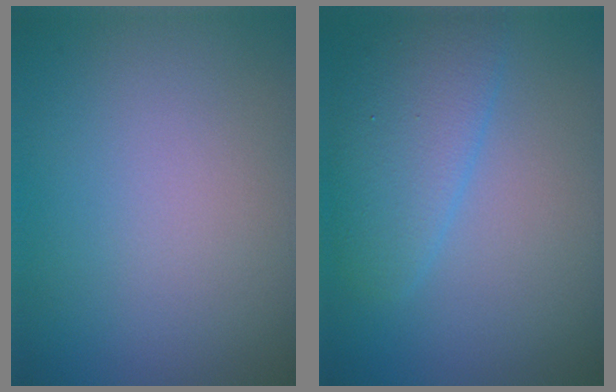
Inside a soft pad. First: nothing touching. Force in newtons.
{"total": 3.8, "press": 3.8, "slide": 0.2}